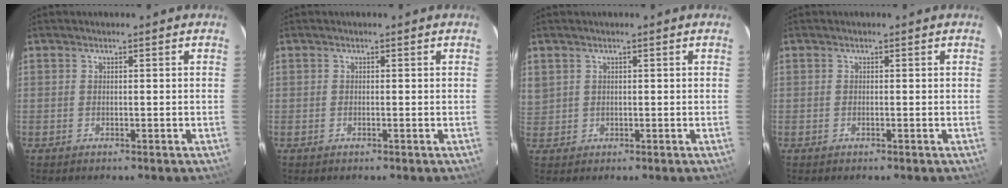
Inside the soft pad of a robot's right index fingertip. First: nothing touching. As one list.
[{"total": 0.0}, {"total": 2.8, "force": [1.2, 2.4, 0.6], "torque": [-0.020, 0.011, 0.031]}, {"total": 0.0}]